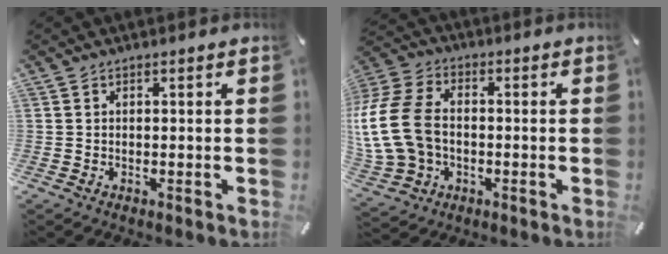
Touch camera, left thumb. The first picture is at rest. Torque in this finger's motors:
{"motor_torque": [2.00, 3.01, 2.51, 0.26, 0.33]}